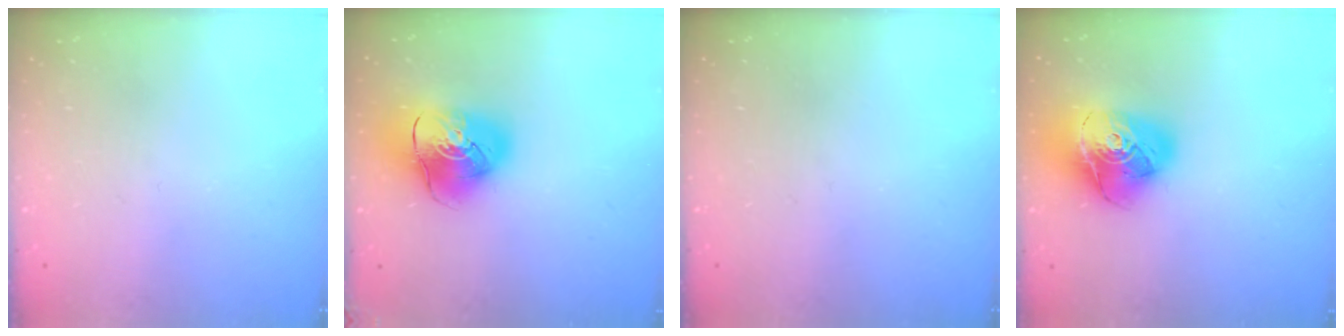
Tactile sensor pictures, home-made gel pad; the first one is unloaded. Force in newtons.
{"total": 15.6, "press": 15.5, "slide": 2.4}
{"total": 0.0}
{"total": 18.9, "press": 18.8, "slide": 2.1}